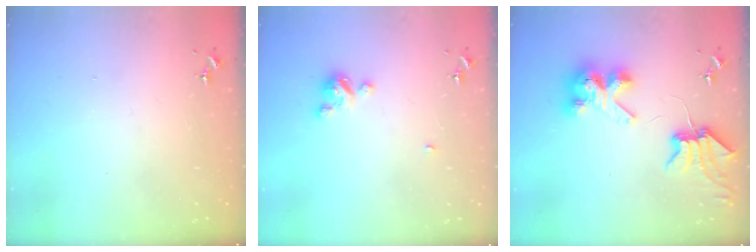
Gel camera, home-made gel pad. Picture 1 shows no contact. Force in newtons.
{"total": 4.3, "press": 4.3, "slide": 0.2}
{"total": 9.2, "press": 9.1, "slide": 1.1}